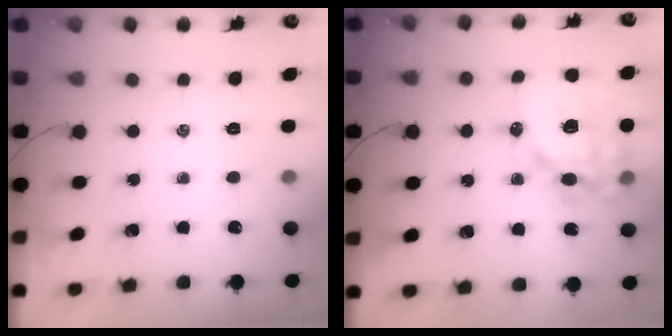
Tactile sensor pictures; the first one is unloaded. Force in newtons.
{"total": 17.1, "press": 16.7, "slide": 3.6}